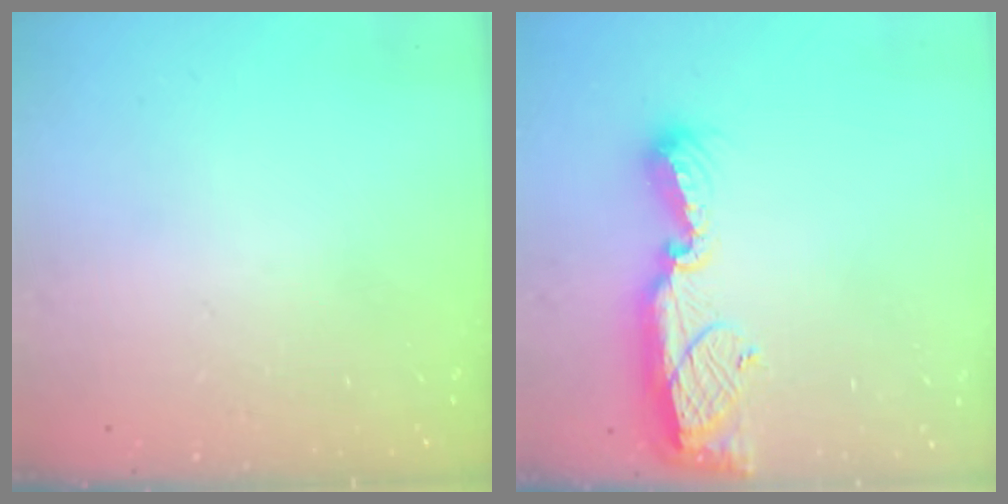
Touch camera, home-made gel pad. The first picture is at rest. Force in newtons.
{"total": 13.3, "press": 12.2, "slide": 5.5}